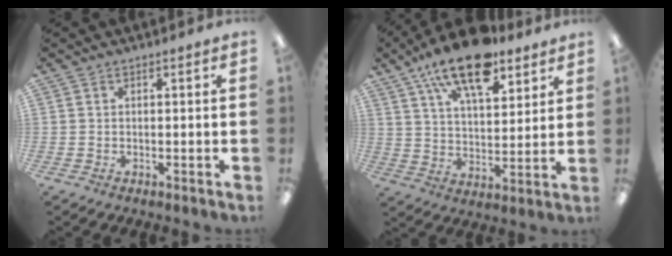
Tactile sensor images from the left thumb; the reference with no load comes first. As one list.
[{"total": 17.2, "force": [11.9, 7.2, 10.2], "torque": [-0.167, -0.057, 0.203]}]